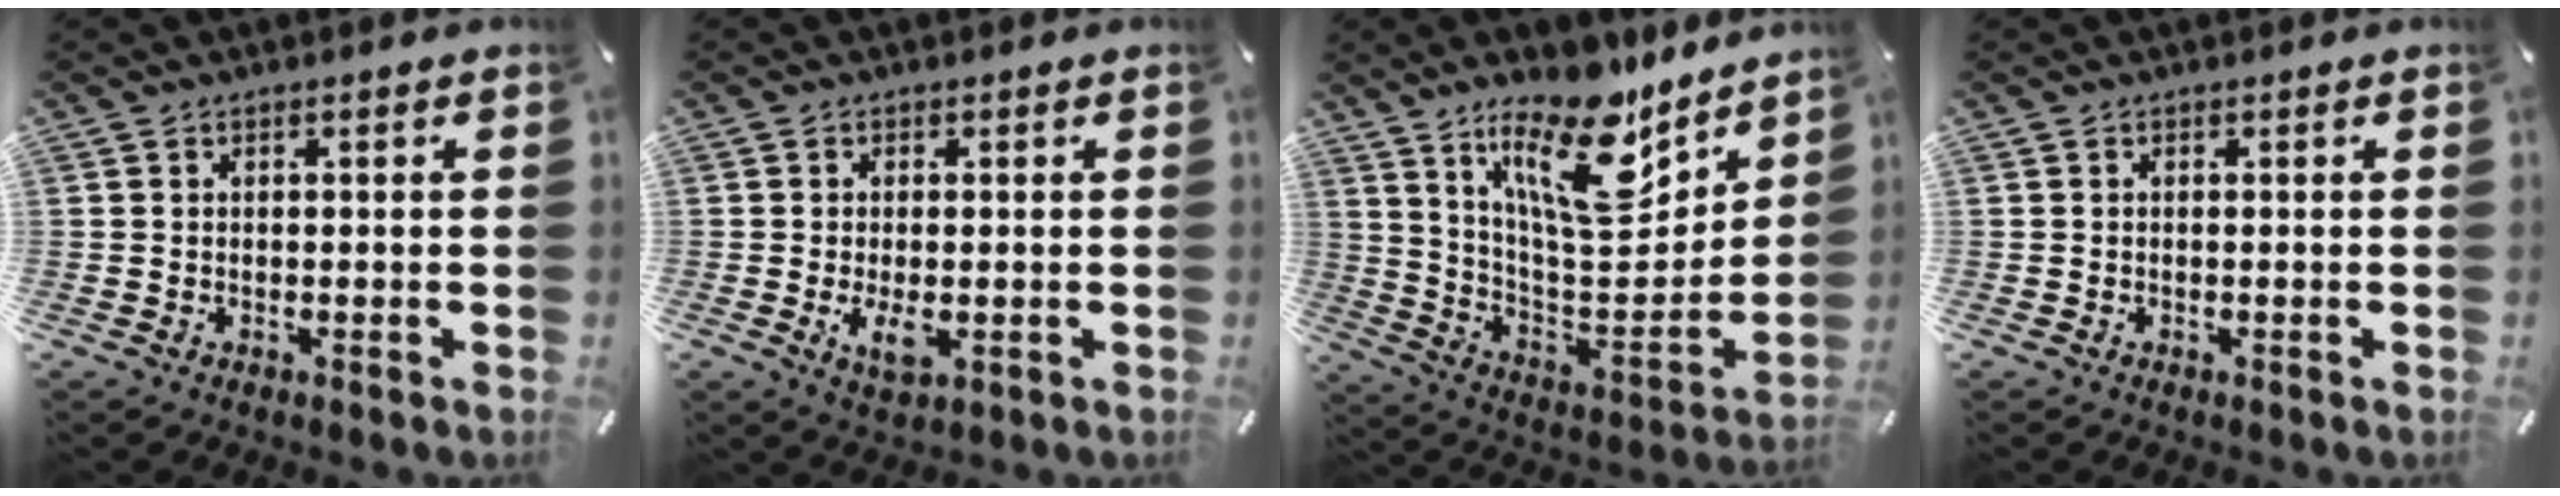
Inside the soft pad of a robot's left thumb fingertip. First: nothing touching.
{"total": 4.7, "force": [-0.7, 2.3, 4.1], "torque": [-0.088, -0.011, -0.018]}
{"total": 20.8, "force": [13.7, 8.4, 13.2], "torque": [-0.217, -0.090, 0.236]}
{"total": 0.0}